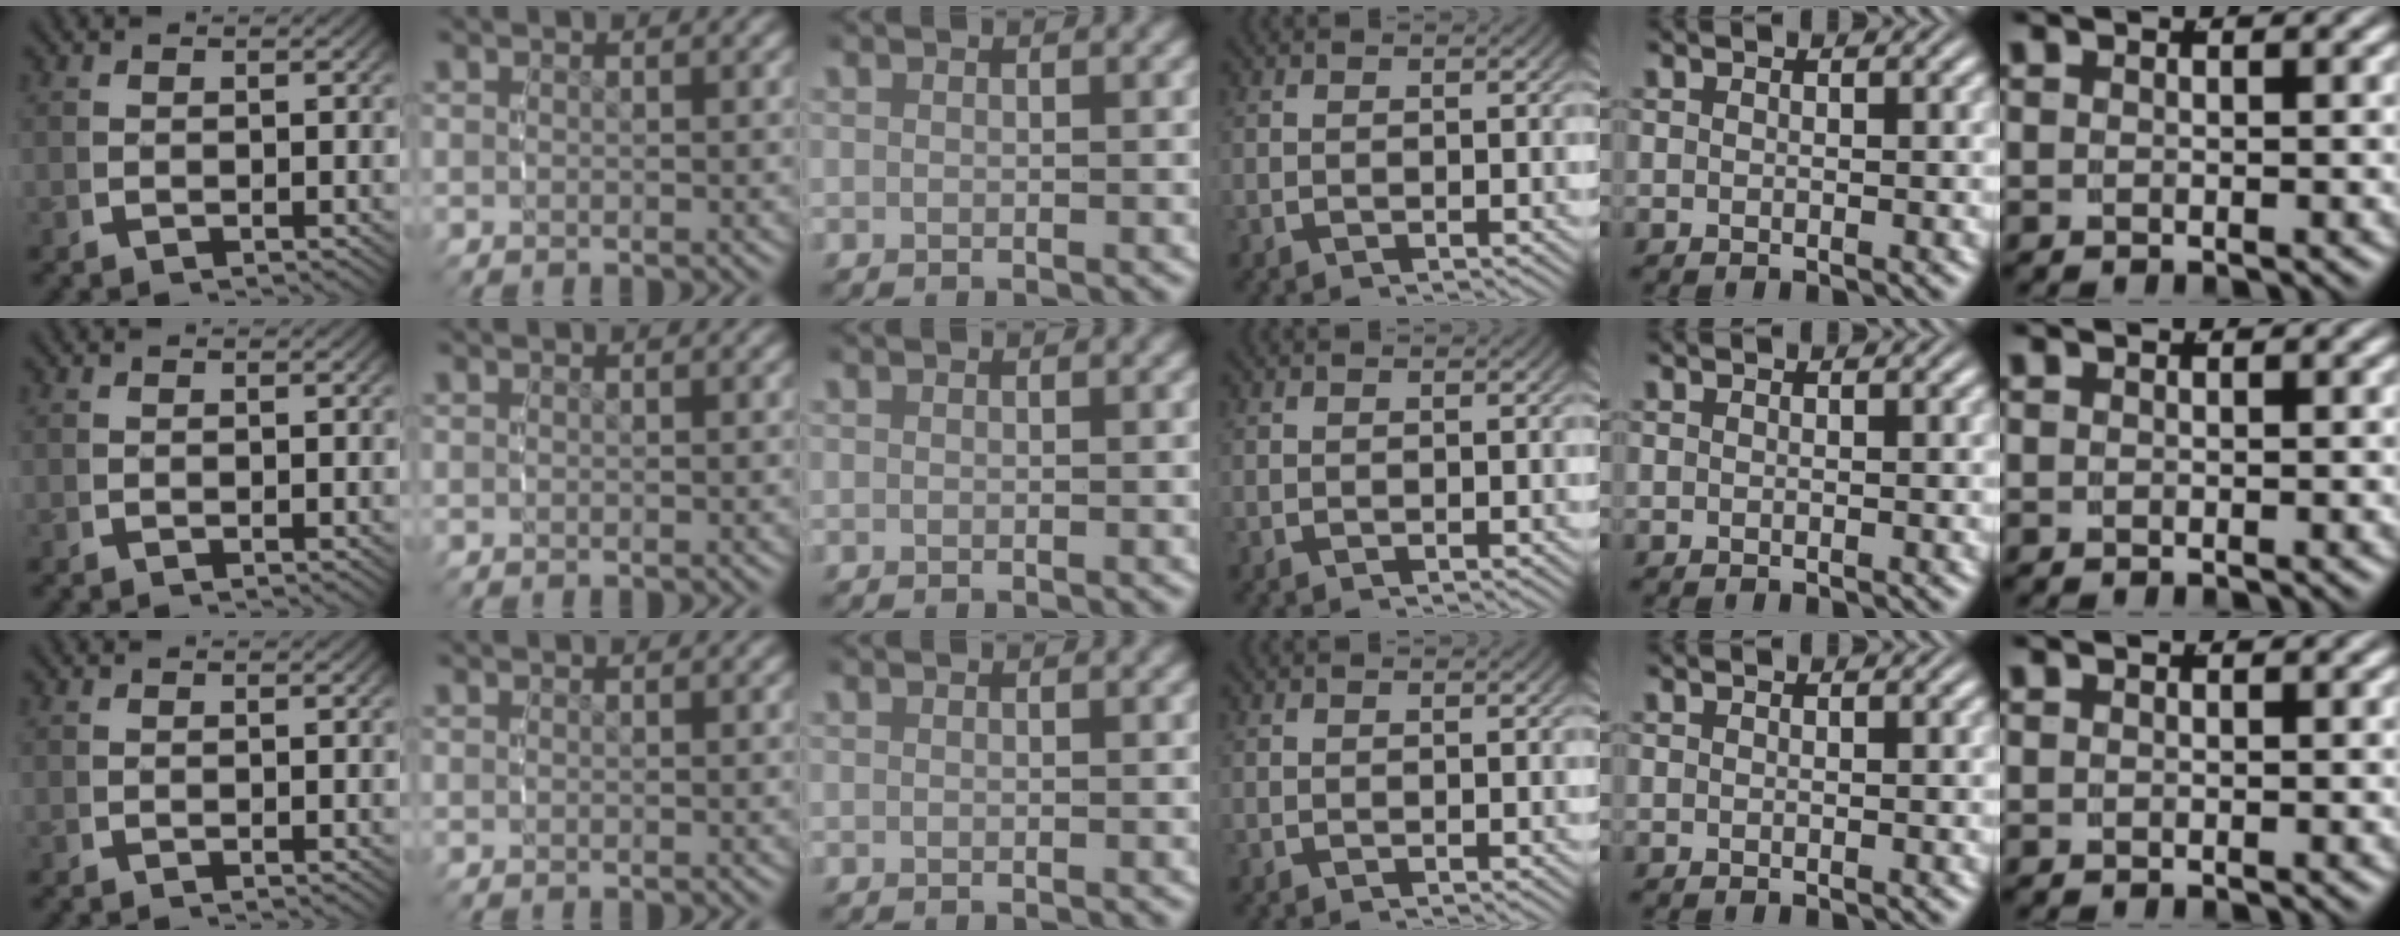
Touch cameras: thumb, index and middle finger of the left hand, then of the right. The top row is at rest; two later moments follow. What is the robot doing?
{"motion": "reach", "object": "calculator"}